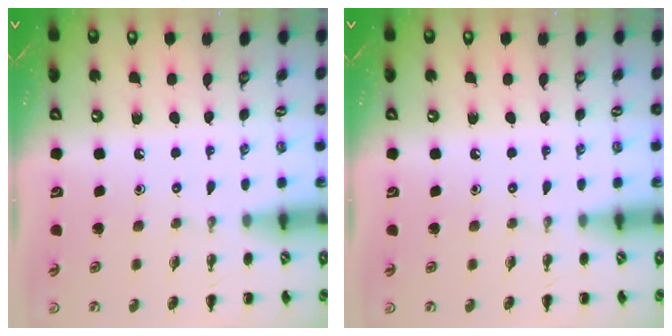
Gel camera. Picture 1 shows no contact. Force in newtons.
{"total": 0.0}